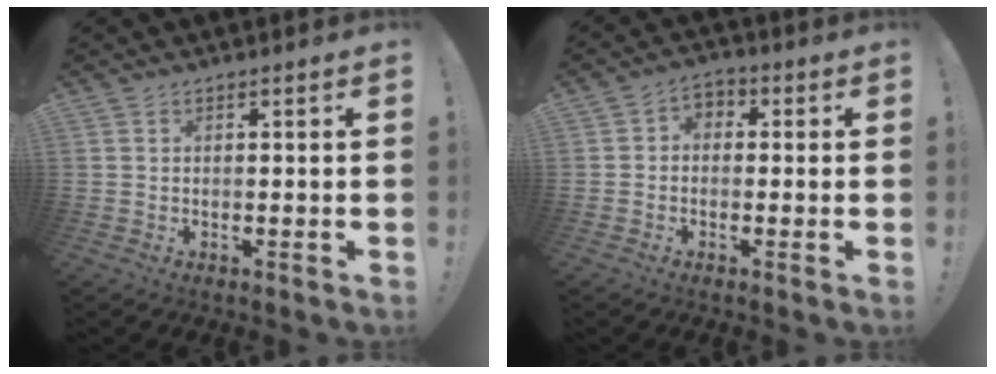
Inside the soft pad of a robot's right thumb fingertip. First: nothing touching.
{"total": 3.5, "force": [-1.5, 2.6, 1.8], "torque": [-0.035, 0.016, -0.026]}